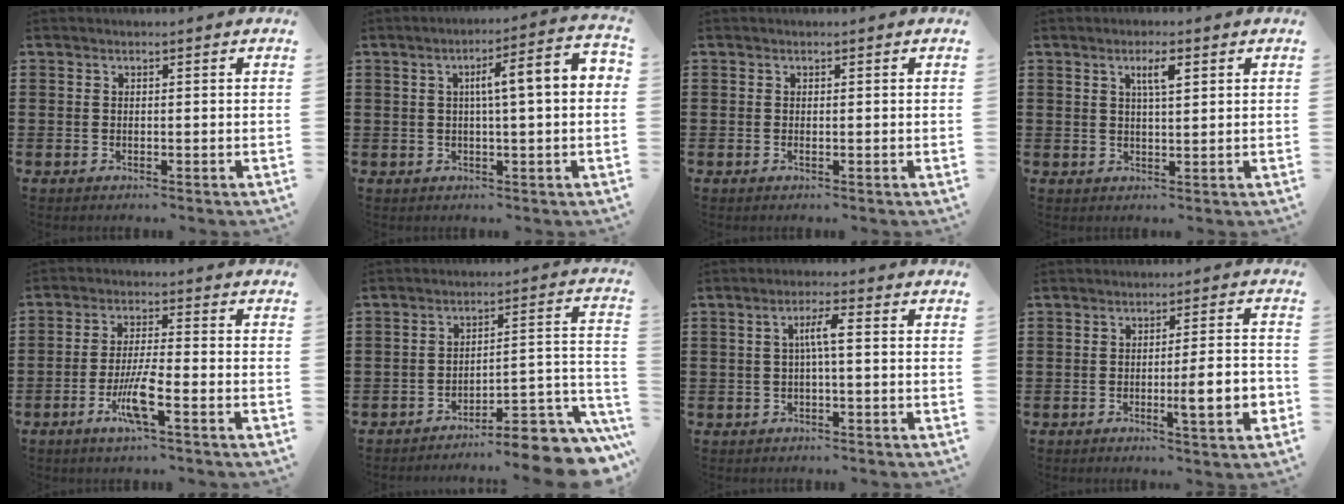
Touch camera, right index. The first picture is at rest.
{"total": 6.3, "force": [0.4, 0.5, 6.3], "torque": [-0.103, -0.006, -0.006]}
{"total": 0.0}
{"total": 3.4, "force": [1.5, 0.8, 2.9], "torque": [-0.053, 0.004, 0.021]}
{"total": 7.1, "force": [-3.2, 0.7, 6.3], "torque": [-0.135, -0.015, -0.064]}
{"total": 9.4, "force": [-7.6, 1.8, 5.2], "torque": [-0.058, 0.012, -0.141]}
{"total": 3.7, "force": [0.0, 0.5, 3.6], "torque": [-0.070, 0.005, -0.004]}
{"total": 7.5, "force": [-2.0, 0.7, 7.2], "torque": [-0.105, -0.010, -0.033]}